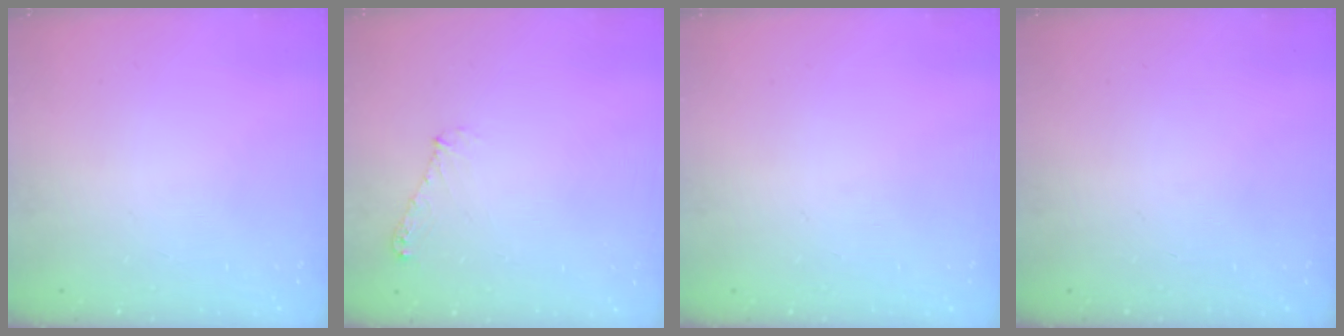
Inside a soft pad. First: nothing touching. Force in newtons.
{"total": 5.7, "press": 5.7, "slide": 0.5}
{"total": 0.0}
{"total": 0.0}